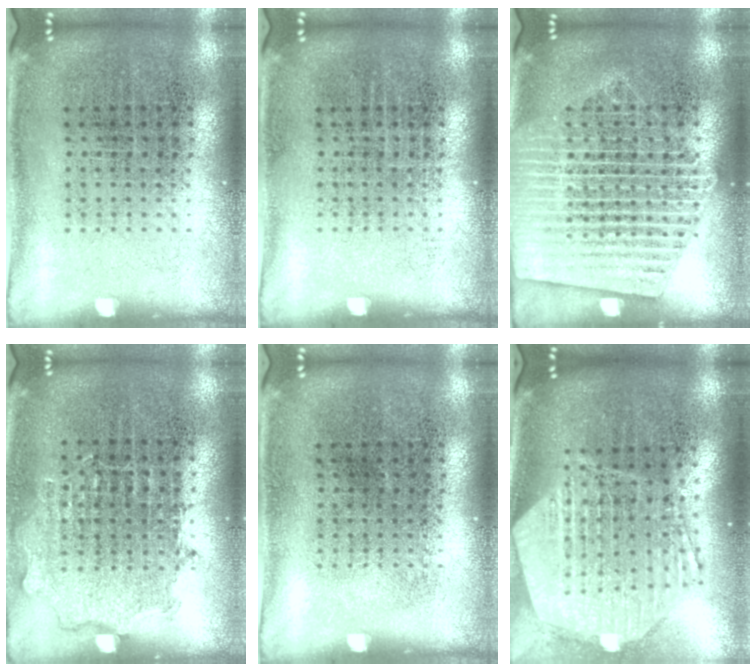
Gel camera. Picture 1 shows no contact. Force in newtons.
{"total": 0.0}
{"total": 2.1, "press": 2.1, "slide": 0.2}
{"total": 0.8, "press": 0.7, "slide": 0.3}
{"total": 0.0}
{"total": 2.9, "press": 2.4, "slide": 1.7}